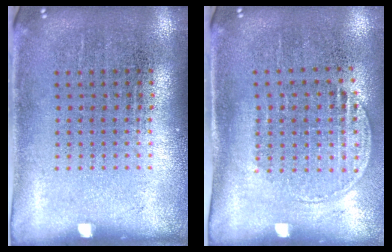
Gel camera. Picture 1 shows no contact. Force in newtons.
{"total": 1.5, "press": 1.3, "slide": 0.8}